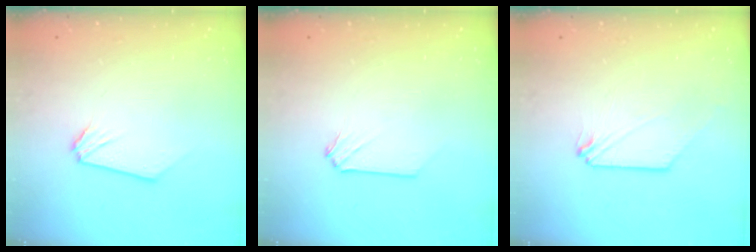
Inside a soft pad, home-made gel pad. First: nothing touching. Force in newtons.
{"total": 0.0}
{"total": 0.0}